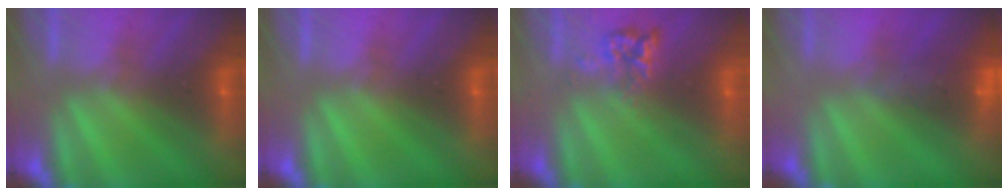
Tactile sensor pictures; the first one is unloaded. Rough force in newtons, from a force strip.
{"total": 0.0}
{"total": 2.4}
{"total": 5.7}